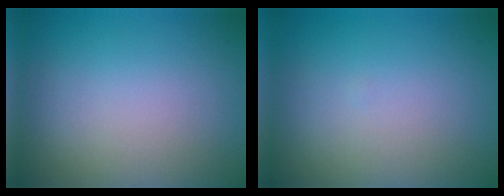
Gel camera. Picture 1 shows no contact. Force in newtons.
{"total": 0.0}